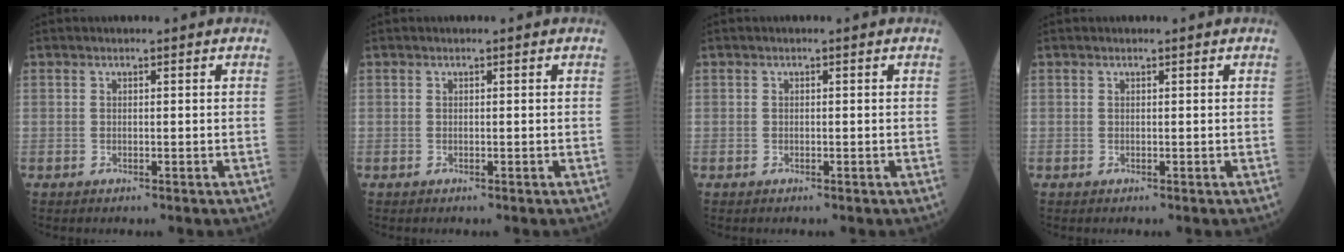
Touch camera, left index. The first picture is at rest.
{"total": 0.0}
{"total": 0.0}
{"total": 0.0}